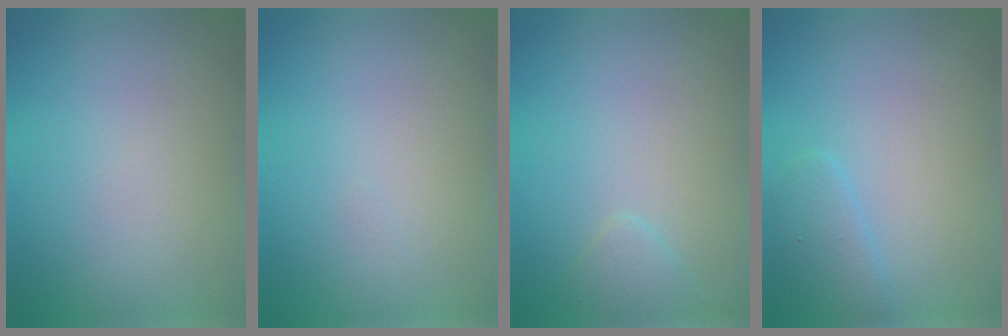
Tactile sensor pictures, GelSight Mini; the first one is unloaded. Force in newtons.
{"total": 0.0}
{"total": 1.1, "press": 1.1, "slide": 0.1}
{"total": 1.8, "press": 1.8, "slide": 0.1}